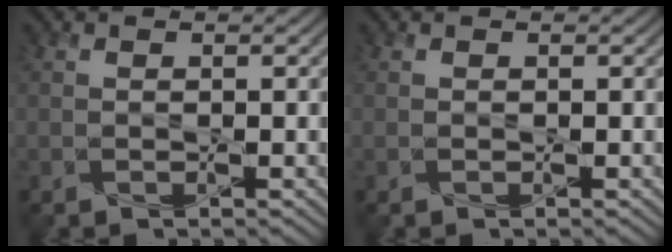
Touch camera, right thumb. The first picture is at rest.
{"total": 0.0}